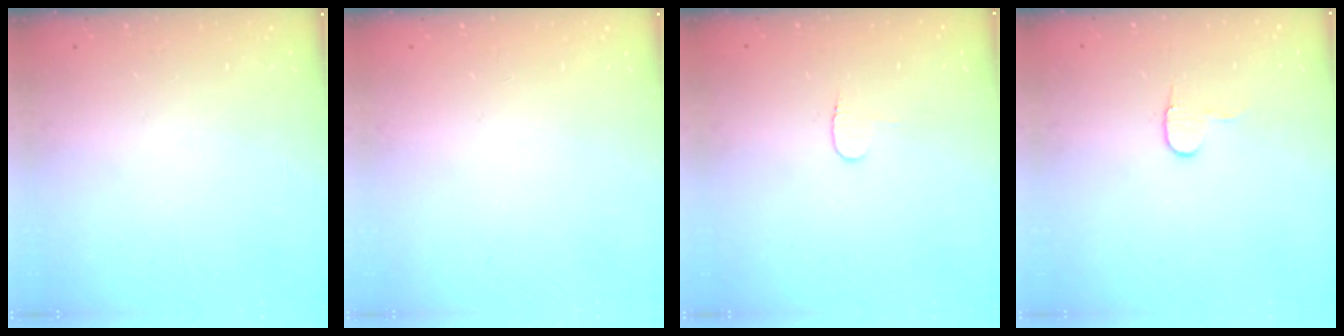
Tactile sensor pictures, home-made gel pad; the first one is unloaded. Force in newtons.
{"total": 0.0}
{"total": 3.3, "press": 3.3, "slide": 0.3}
{"total": 6.1, "press": 6.0, "slide": 0.5}